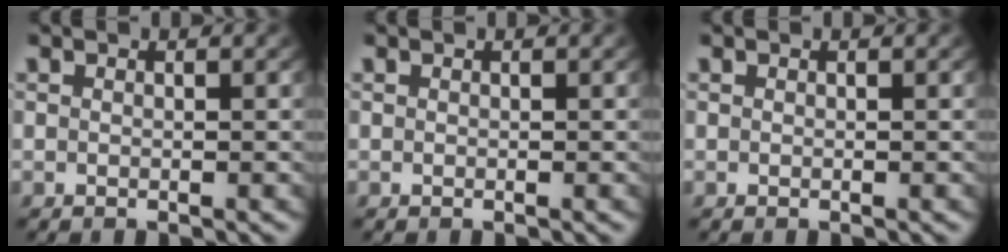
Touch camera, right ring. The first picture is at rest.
{"total": 0.0}
{"total": 0.0}